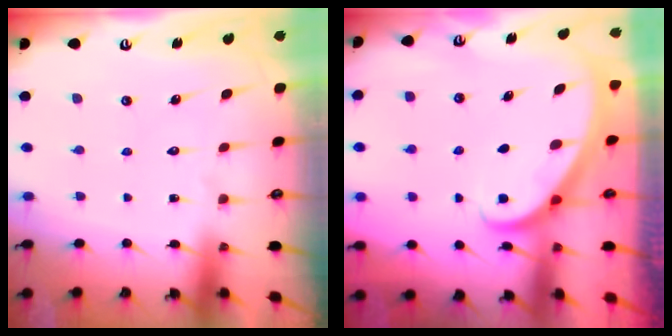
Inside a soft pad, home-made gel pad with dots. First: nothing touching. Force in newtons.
{"total": 2.6, "press": 2.6, "slide": 0.2}